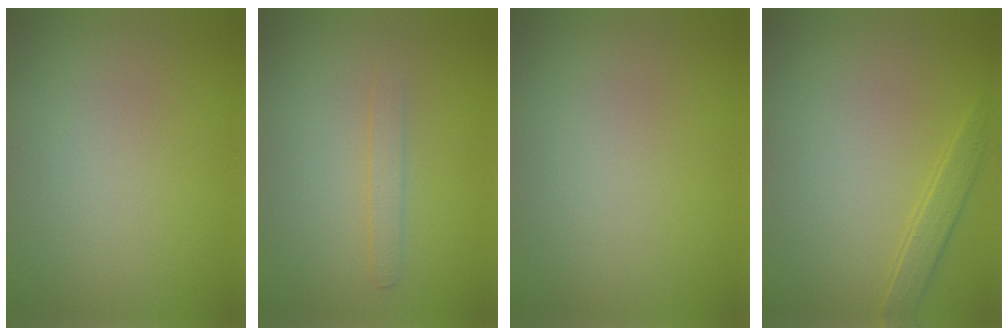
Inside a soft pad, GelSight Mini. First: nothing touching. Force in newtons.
{"total": 1.3, "press": 1.3, "slide": 0.1}
{"total": 0.0}
{"total": 1.6, "press": 1.6, "slide": 0.1}